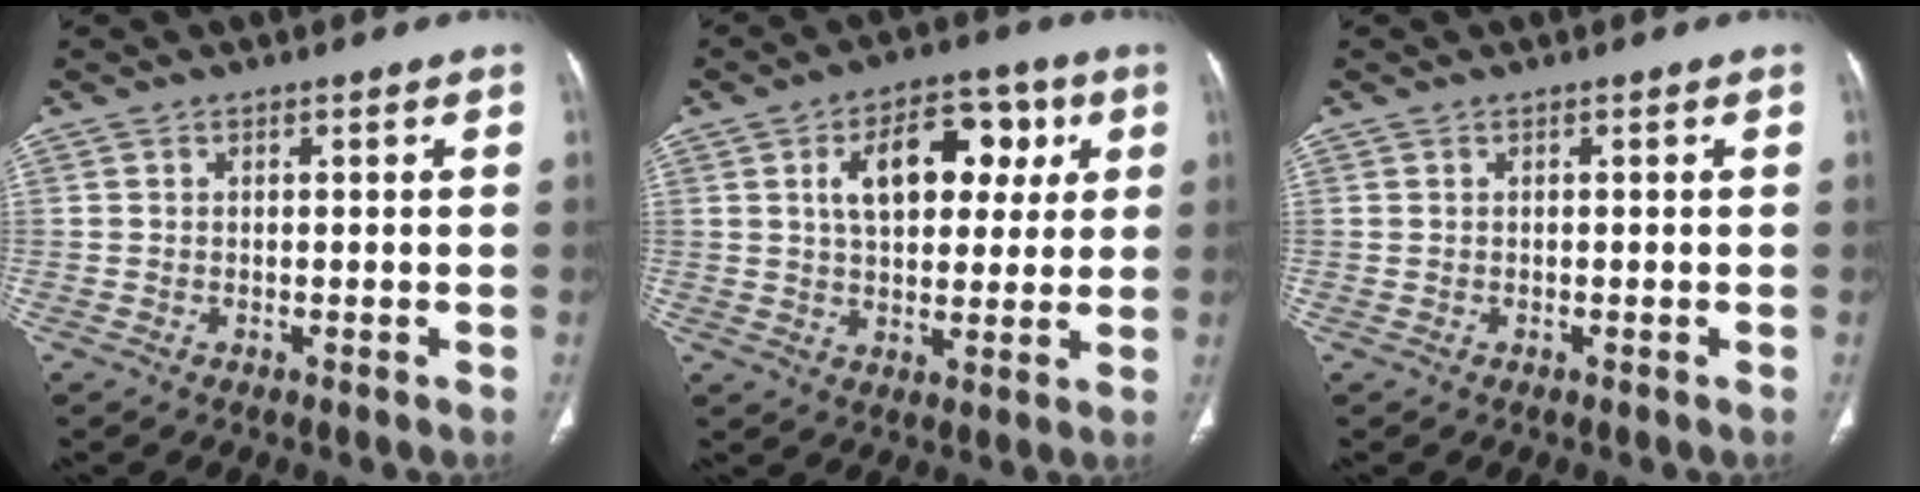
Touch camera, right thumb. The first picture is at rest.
{"total": 14.0, "force": [4.1, 8.3, 10.5], "torque": [-0.118, 0.007, 0.061]}
{"total": 0.0}